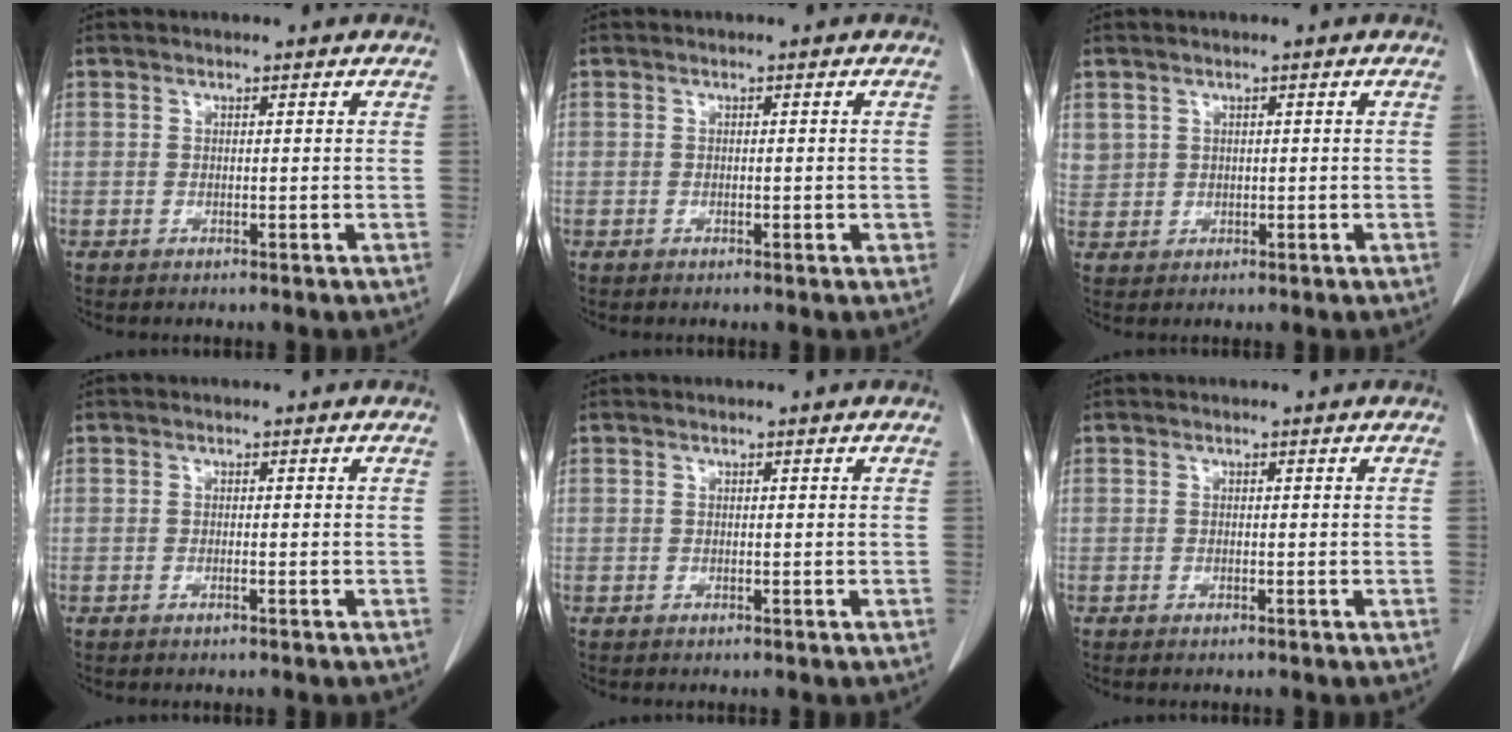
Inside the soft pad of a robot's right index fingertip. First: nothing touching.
{"total": 1.3, "force": [-0.2, 0.6, 1.1], "torque": [-0.015, 0.000, -0.001]}
{"total": 2.7, "force": [1.2, 2.3, 0.5], "torque": [-0.006, 0.008, 0.030]}
{"total": 0.6, "force": [-0.3, 0.0, 0.5], "torque": [-0.012, -0.001, -0.004]}
{"total": 0.0}
{"total": 0.0}